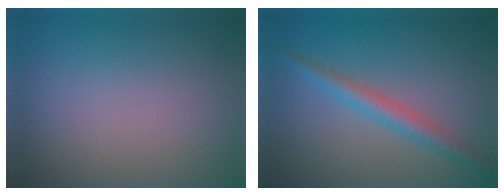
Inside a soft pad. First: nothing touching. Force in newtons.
{"total": 3.0, "press": 3.0, "slide": 0.0}